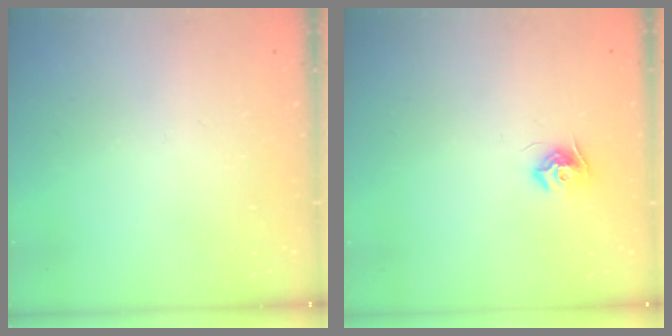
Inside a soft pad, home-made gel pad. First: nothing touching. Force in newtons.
{"total": 8.2, "press": 8.2, "slide": 0.1}